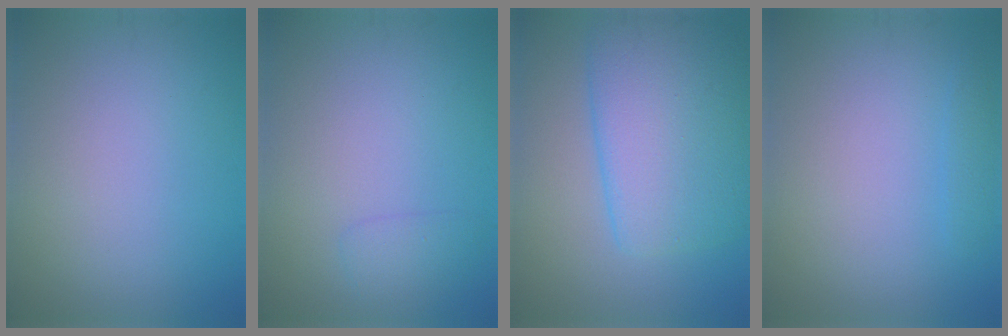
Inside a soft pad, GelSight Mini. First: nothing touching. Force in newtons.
{"total": 1.4, "press": 1.4, "slide": 0.1}
{"total": 8.9, "press": 8.9, "slide": 0.2}
{"total": 1.0, "press": 1.0, "slide": 0.1}